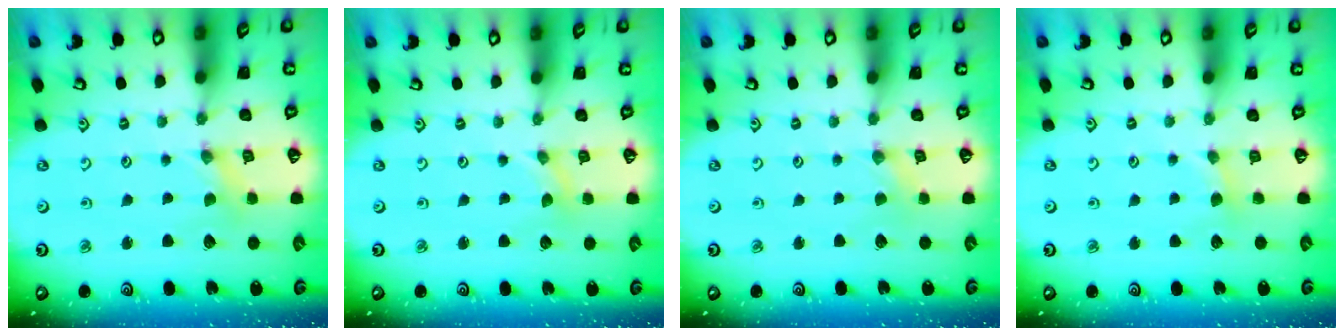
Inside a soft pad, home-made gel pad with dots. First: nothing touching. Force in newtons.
{"total": 0.0}
{"total": 0.5, "press": 0.5, "slide": 0.1}
{"total": 1.9, "press": 1.8, "slide": 0.4}